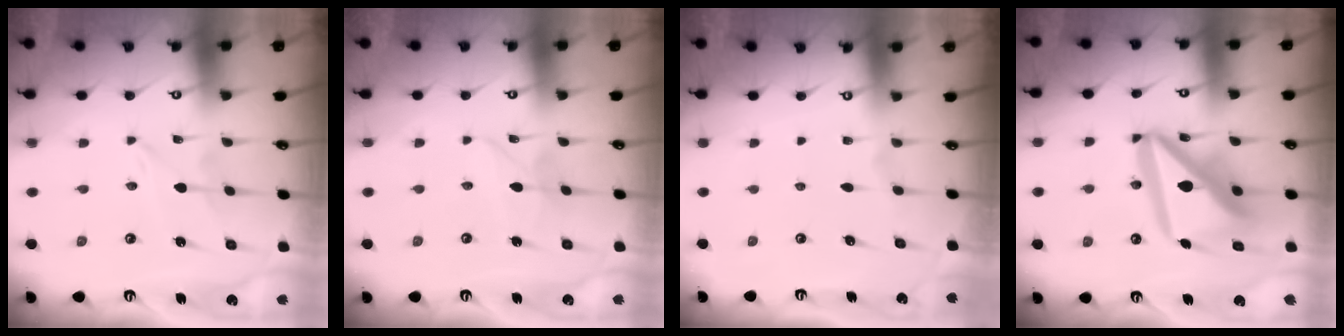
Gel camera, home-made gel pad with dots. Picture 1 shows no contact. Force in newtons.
{"total": 2.8, "press": 2.8, "slide": 0.2}
{"total": 0.0}
{"total": 17.1, "press": 17.0, "slide": 2.1}